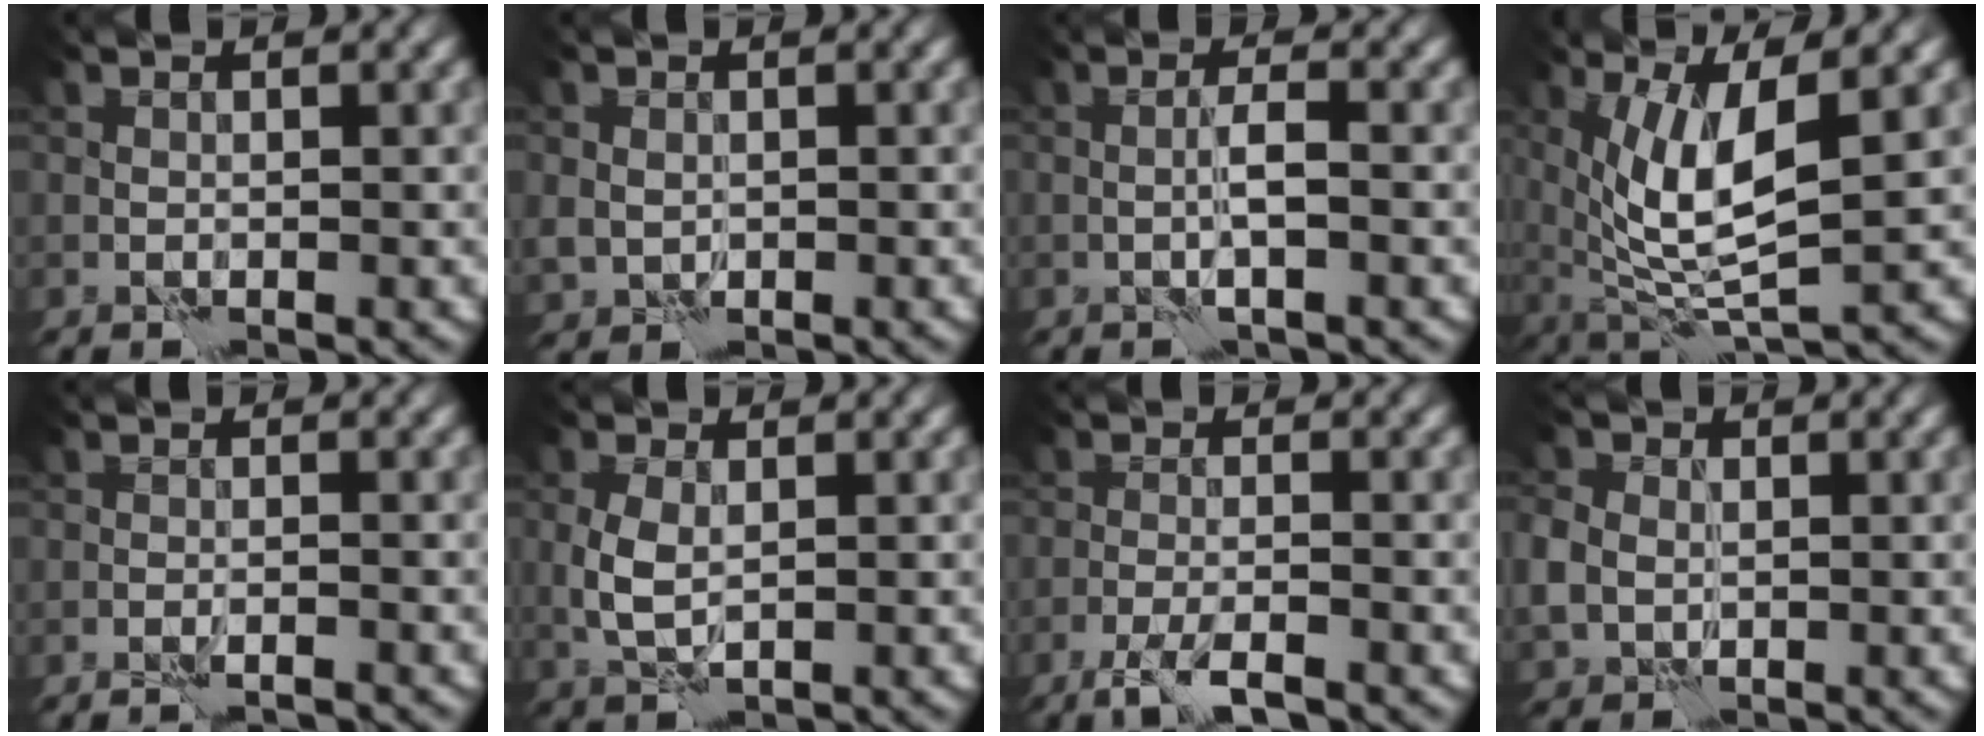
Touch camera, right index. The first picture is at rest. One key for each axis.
{"total": 1.8, "fx": 0.0, "fy": 1.6, "fz": 0.8, "tx": -0.015, "ty": -0.004, "tz": 0.004}
{"total": 1.6, "fx": -0.1, "fy": -0.2, "fz": 1.5, "tx": -0.031, "ty": 0.005, "tz": -0.004}
{"total": 7.0, "fx": 1.7, "fy": 2.0, "fz": 6.5, "tx": -0.135, "ty": -0.013, "tz": 0.040}
{"total": 2.0, "fx": -1.8, "fy": 0.0, "fz": 0.7, "tx": -0.010, "ty": 0.009, "tz": -0.027}
{"total": 2.7, "fx": 0.3, "fy": 1.5, "fz": 2.2, "tx": -0.056, "ty": -0.002, "tz": 0.009}
{"total": 2.9, "fx": -2.1, "fy": 0.3, "fz": 1.9, "tx": -0.041, "ty": 0.000, "tz": -0.045}
{"total": 3.5, "fx": 0.2, "fy": 2.9, "fz": 1.9, "tx": -0.053, "ty": 0.000, "tz": 0.003}